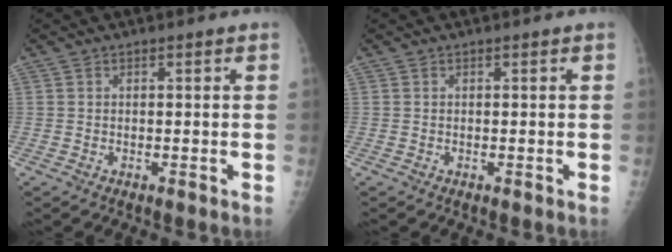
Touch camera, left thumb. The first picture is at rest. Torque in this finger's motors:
{"motor_torque": [0.00, 0.00, 0.04, -0.04, 0.00]}